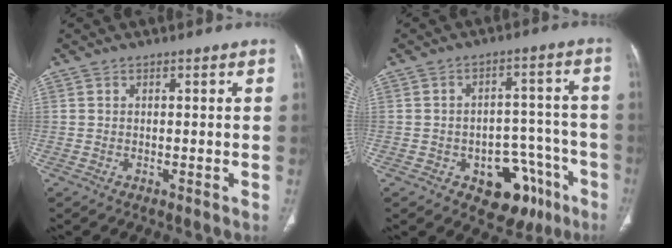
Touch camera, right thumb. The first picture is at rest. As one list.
[{"total": 11.6, "force": [-6.4, 7.3, 6.3], "torque": [-0.039, 0.052, -0.082]}]